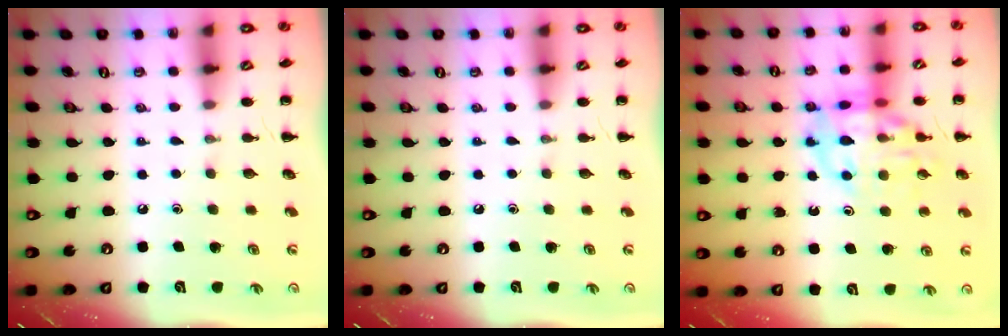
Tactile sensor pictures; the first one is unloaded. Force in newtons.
{"total": 0.0}
{"total": 14.0, "press": 13.8, "slide": 2.1}